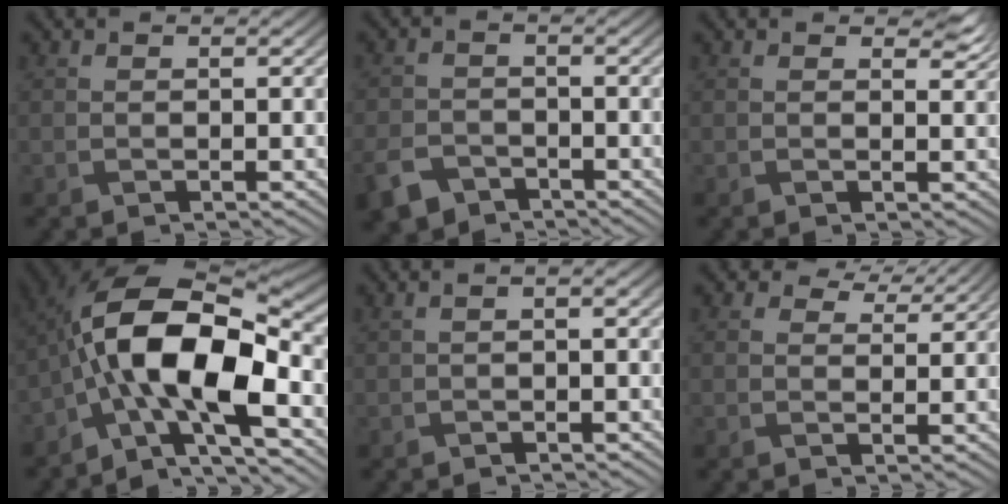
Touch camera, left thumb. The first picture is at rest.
{"total": 4.5, "force": [-3.3, 2.7, 1.7], "torque": [-0.046, -0.011, -0.067]}
{"total": 1.8, "force": [1.3, 0.7, 1.0], "torque": [-0.016, -0.008, 0.021]}
{"total": 15.5, "force": [-3.4, 6.6, 13.6], "torque": [-0.238, 0.009, -0.077]}
{"total": 1.6, "force": [0.0, 0.4, 1.6], "torque": [-0.028, 0.004, 0.000]}
{"total": 3.4, "force": [2.8, 1.5, 1.3], "torque": [-0.031, 0.000, 0.041]}